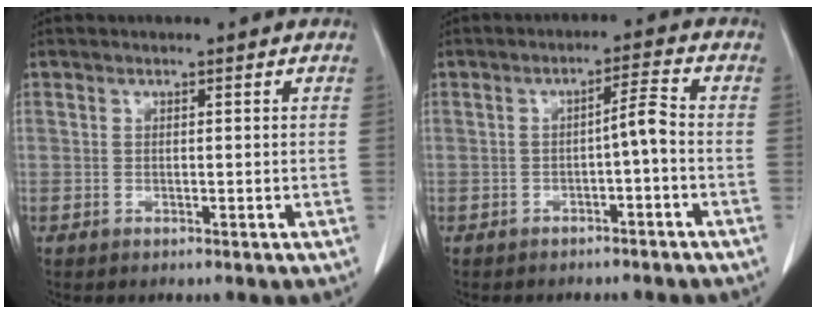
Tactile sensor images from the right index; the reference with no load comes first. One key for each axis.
{"total": 3.3, "fx": -1.3, "fy": 0.0, "fz": 3.1, "tx": -0.047, "ty": 0.011, "tz": -0.019}